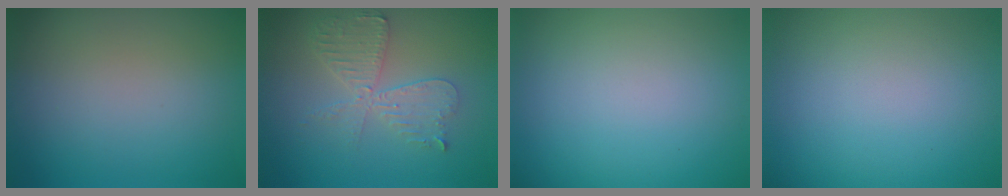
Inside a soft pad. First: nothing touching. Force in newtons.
{"total": 4.2, "press": 3.7, "slide": 2.1}
{"total": 0.0}
{"total": 0.0}